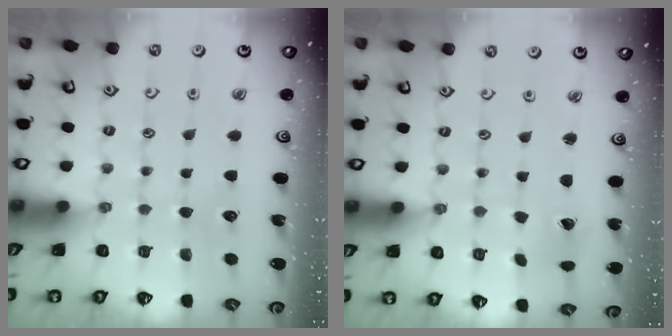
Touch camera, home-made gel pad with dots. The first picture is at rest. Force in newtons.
{"total": 0.7, "press": 0.7, "slide": 0.0}